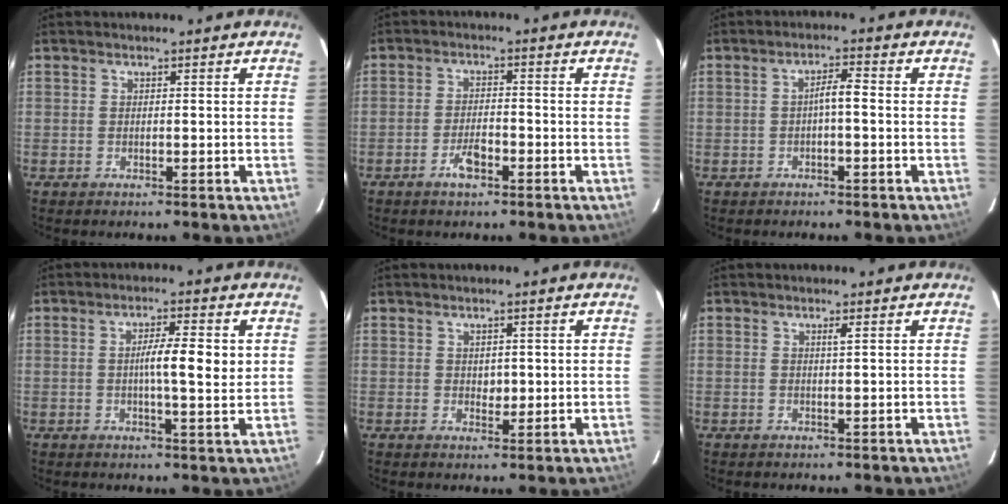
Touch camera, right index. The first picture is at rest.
{"total": 3.5, "force": [-1.9, 1.1, 2.6], "torque": [-0.050, 0.002, -0.036]}
{"total": 2.7, "force": [-0.4, 0.4, 2.7], "torque": [-0.043, 0.008, -0.007]}
{"total": 6.4, "force": [0.5, 1.0, 6.3], "torque": [-0.098, 0.006, 0.007]}
{"total": 2.0, "force": [0.3, 1.4, 1.4], "torque": [-0.018, -0.001, 0.007]}
{"total": 0.8, "force": [0.3, -0.2, 0.7], "torque": [-0.016, -0.001, 0.008]}